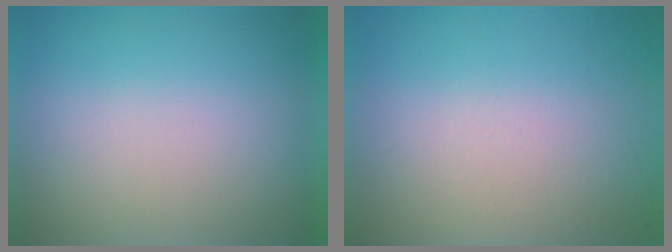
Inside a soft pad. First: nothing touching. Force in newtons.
{"total": 9.5}